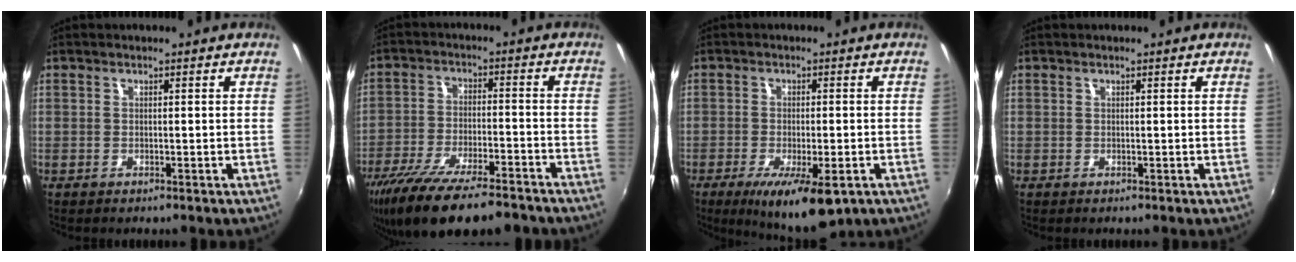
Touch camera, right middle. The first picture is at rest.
{"total": 17.9, "force": [-14.2, 3.7, 10.2], "torque": [-0.202, -0.040, -0.229]}
{"total": 12.4, "force": [-6.7, 3.7, 9.8], "torque": [-0.173, -0.035, -0.098]}
{"total": 0.0}